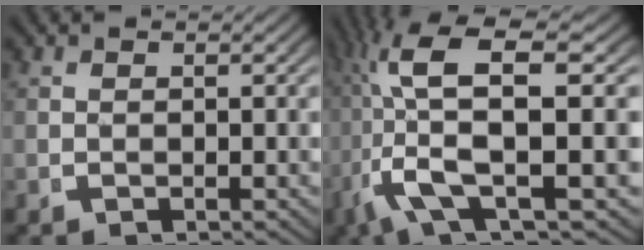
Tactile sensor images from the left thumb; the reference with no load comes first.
{"total": 10.7, "force": [0.6, 4.6, 9.6], "torque": [-0.217, -0.034, 0.023]}